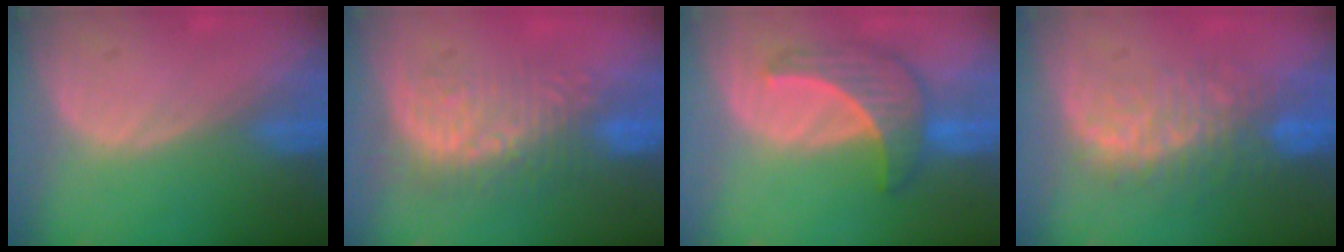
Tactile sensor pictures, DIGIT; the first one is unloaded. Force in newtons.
{"total": 9.0, "press": 8.6, "slide": 2.8}
{"total": 6.6, "press": 6.5, "slide": 0.9}
{"total": 9.9, "press": 8.4, "slide": 5.2}